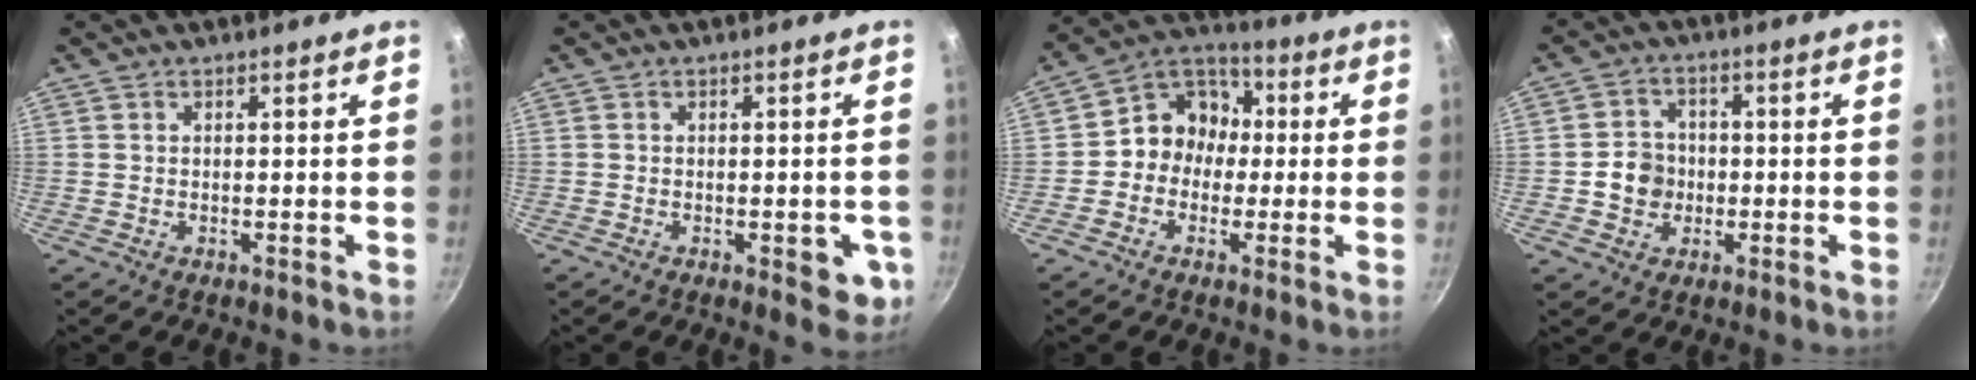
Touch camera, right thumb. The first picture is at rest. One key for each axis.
{"total": 5.5, "fx": -1.6, "fy": 2.8, "fz": 4.5, "tx": -0.030, "ty": 0.004, "tz": -0.018}
{"total": 10.0, "fx": -0.6, "fy": 8.9, "fz": 4.5, "tx": -0.024, "ty": 0.036, "tz": -0.033}
{"total": 6.0, "fx": -0.9, "fy": 5.5, "fz": 2.3, "tx": -0.008, "ty": 0.015, "tz": -0.021}